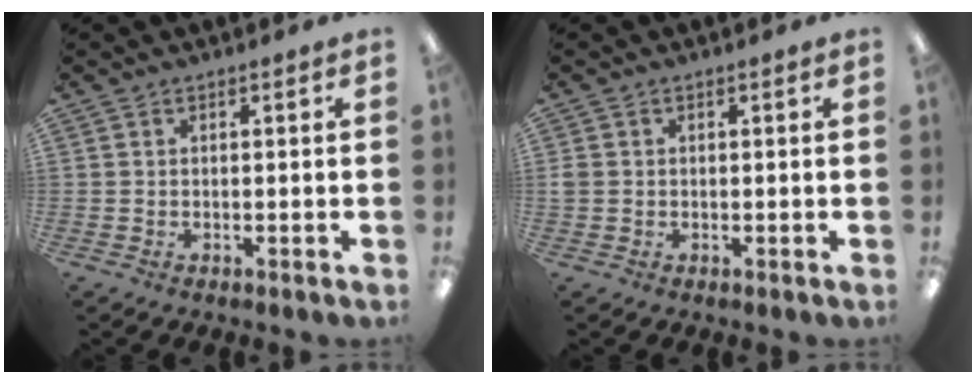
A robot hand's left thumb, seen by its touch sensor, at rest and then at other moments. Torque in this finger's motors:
{"motor_torque": [-0.06, 0.05, -0.10, -0.05, 0.00]}